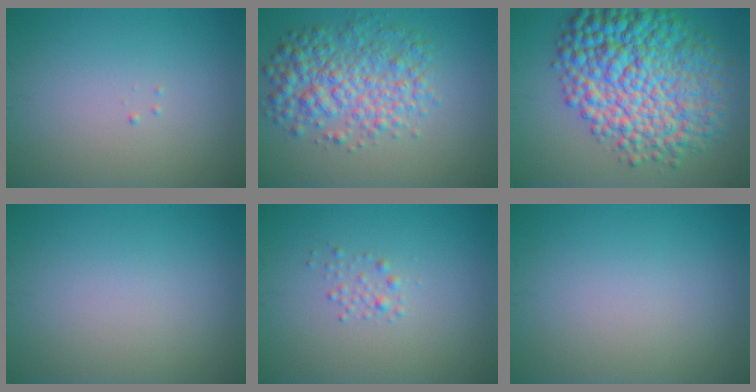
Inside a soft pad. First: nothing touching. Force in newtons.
{"total": 5.9, "press": 5.9, "slide": 0.1}
{"total": 13.0, "press": 13.0, "slide": 0.1}
{"total": 0.0}
{"total": 1.1, "press": 1.1, "slide": 0.1}
{"total": 0.0}